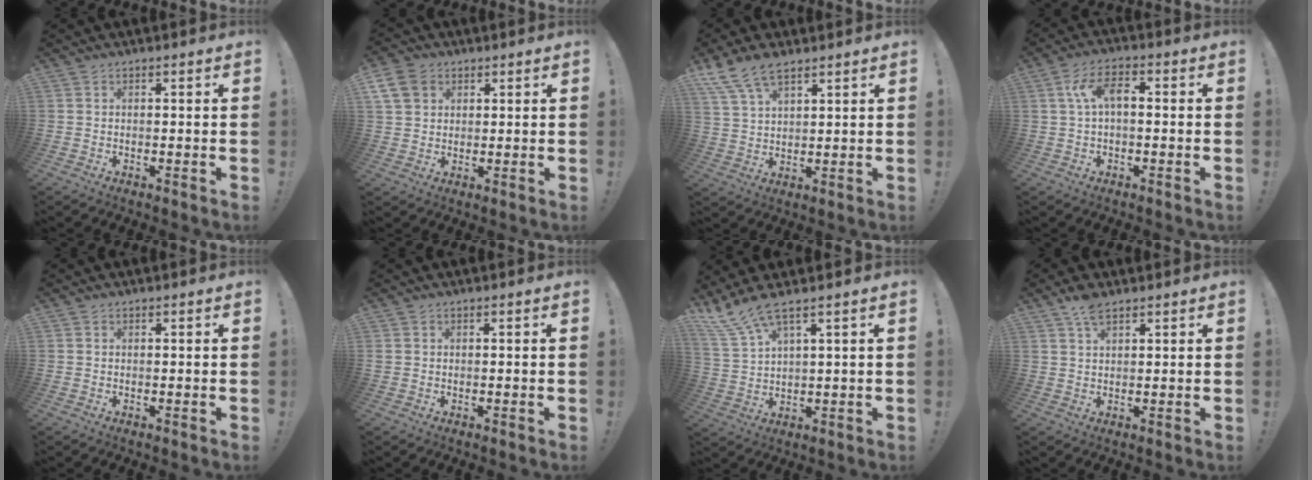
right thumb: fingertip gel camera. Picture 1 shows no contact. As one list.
[{"total": 8.4, "force": [3.8, 6.5, 3.7], "torque": [-0.069, -0.010, 0.078]}, {"total": 9.2, "force": [6.4, 4.2, 5.1], "torque": [-0.097, -0.024, 0.125]}, {"total": 7.8, "force": [0.7, 3.7, 6.9], "torque": [-0.139, 0.009, 0.013]}, {"total": 0.0}, {"total": 0.8, "force": [0.2, 0.7, 0.2], "torque": [-0.010, 0.005, 0.006]}, {"total": 7.2, "force": [5.7, 0.8, 4.3], "torque": [-0.097, -0.029, 0.109]}, {"total": 5.1, "force": [3.3, 2.0, 3.3], "torque": [-0.057, -0.011, 0.059]}]